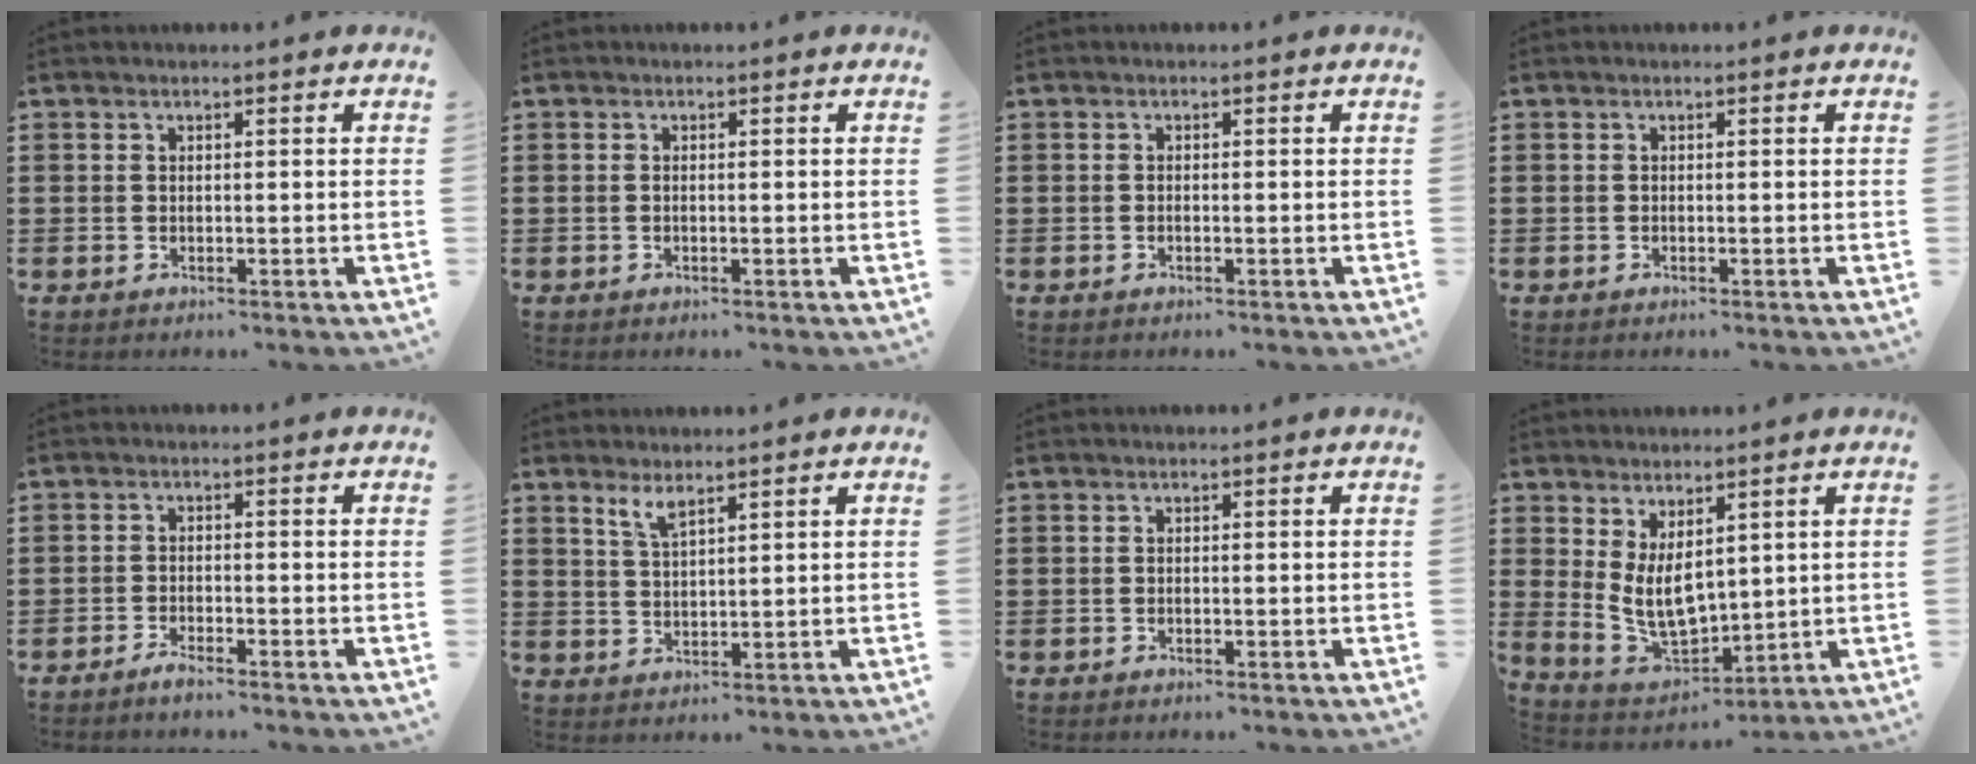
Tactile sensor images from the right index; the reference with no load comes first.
{"total": 0.0}
{"total": 0.0}
{"total": 0.0}
{"total": 1.7, "force": [-1.6, 0.0, 0.5], "torque": [-0.010, 0.001, -0.030]}
{"total": 2.9, "force": [2.3, 0.6, 1.7], "torque": [-0.039, 0.002, 0.041]}
{"total": 0.0}
{"total": 6.7, "force": [2.2, 4.0, 4.9], "torque": [-0.113, -0.015, 0.040]}